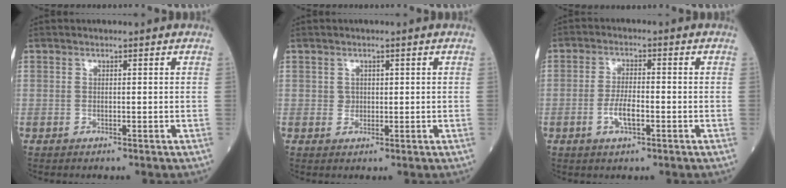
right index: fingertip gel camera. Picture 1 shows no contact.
{"total": 1.3, "force": [0.3, 1.2, 0.4], "torque": [-0.002, 0.000, 0.006]}
{"total": 4.2, "force": [-1.4, 1.2, 3.8], "torque": [-0.071, 0.002, -0.025]}